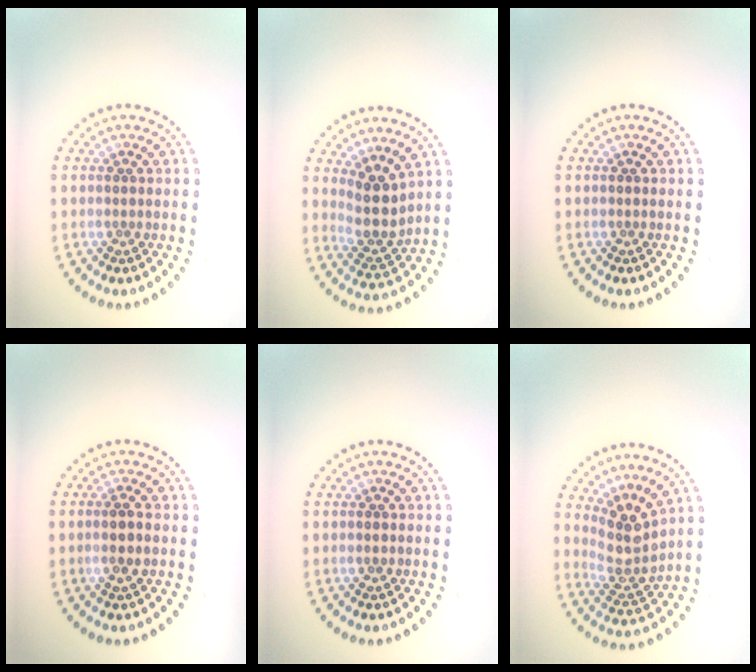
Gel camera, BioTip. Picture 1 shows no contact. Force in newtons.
{"total": 3.6, "press": 2.9, "slide": 2.1}
{"total": 0.0}
{"total": 1.3, "press": 1.2, "slide": 0.6}
{"total": 0.5, "press": 0.5, "slide": 0.1}
{"total": 3.8, "press": 2.8, "slide": 2.5}